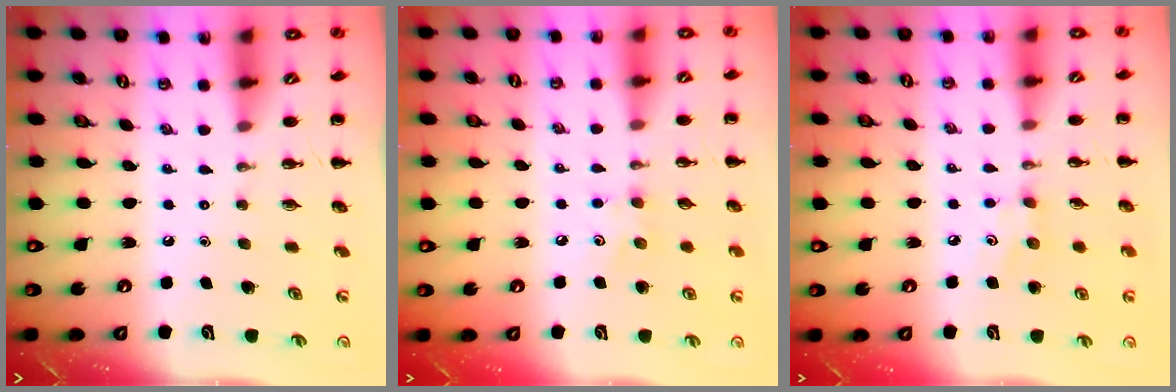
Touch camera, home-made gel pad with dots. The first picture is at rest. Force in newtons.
{"total": 4.3, "press": 4.2, "slide": 0.9}
{"total": 3.3, "press": 3.2, "slide": 0.8}